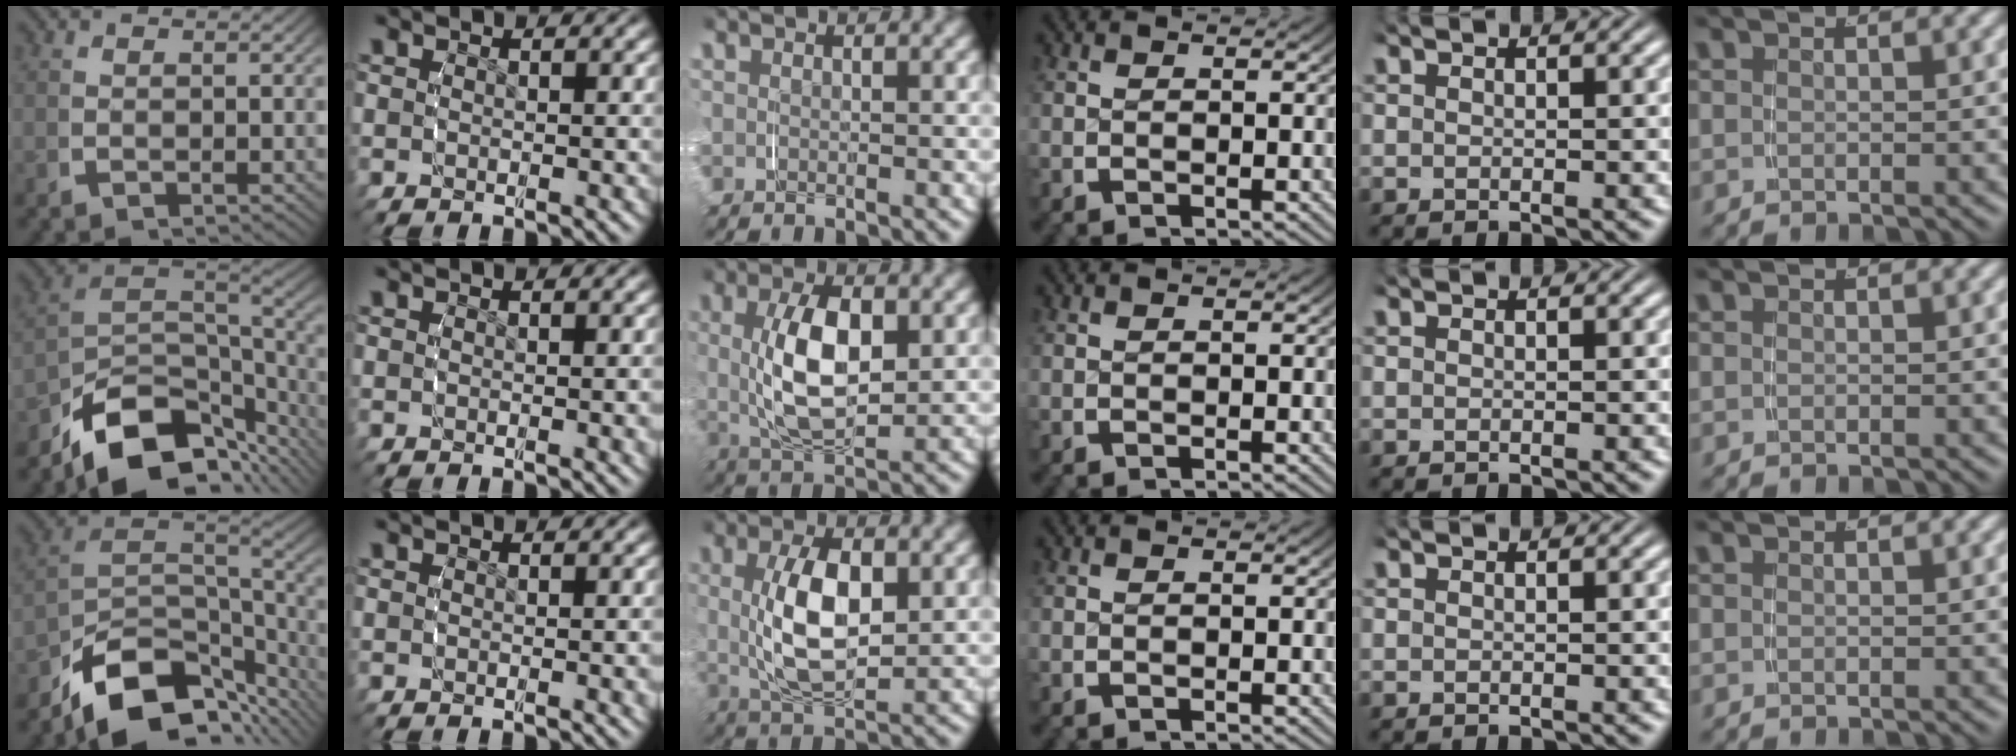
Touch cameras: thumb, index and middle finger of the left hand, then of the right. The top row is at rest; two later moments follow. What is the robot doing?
{"motion": "grasp_and_lifting", "object": "lipstick"}